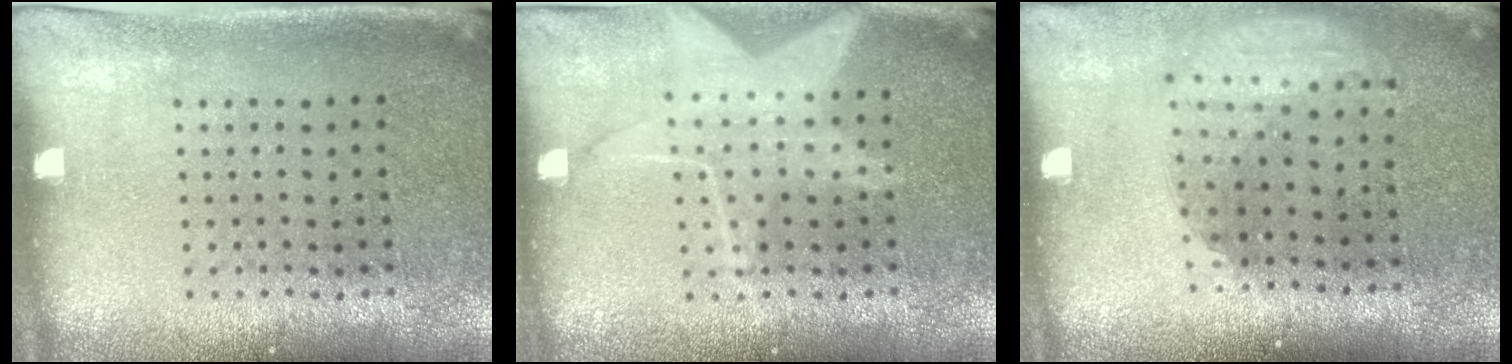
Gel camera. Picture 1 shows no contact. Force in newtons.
{"total": 1.5, "press": 1.3, "slide": 0.6}
{"total": 1.9, "press": 1.5, "slide": 1.1}